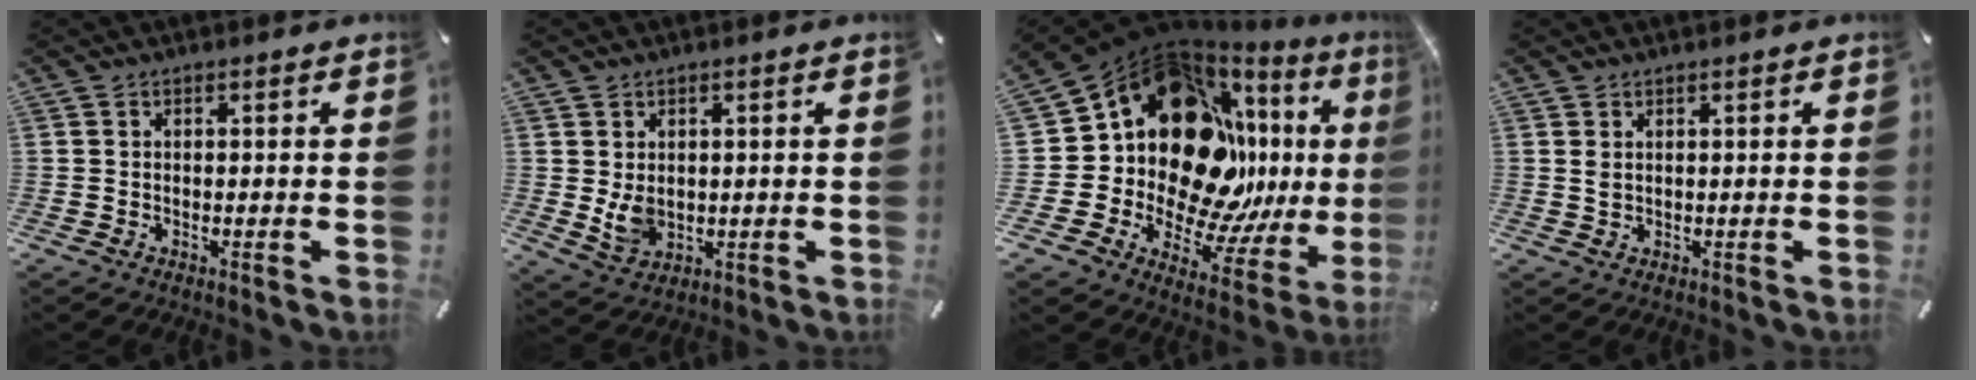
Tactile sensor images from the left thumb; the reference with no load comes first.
{"total": 5.0, "force": [0.7, 4.0, 3.0], "torque": [-0.059, -0.009, 0.010]}
{"total": 24.0, "force": [5.4, 17.8, 15.2], "torque": [-0.254, -0.091, 0.123]}
{"total": 1.3, "force": [0.5, 0.8, 0.9], "torque": [-0.020, 0.002, 0.008]}